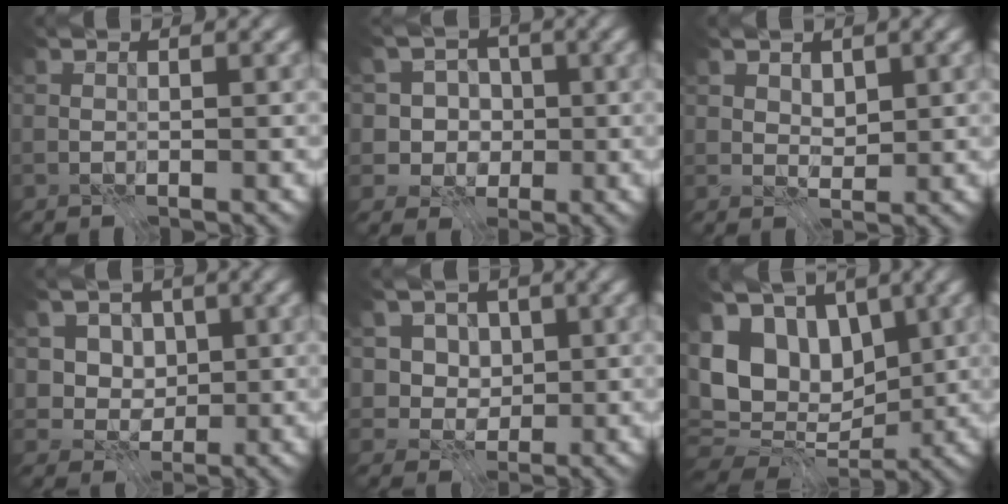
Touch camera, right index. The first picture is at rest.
{"total": 4.3, "force": [0.0, 4.1, 1.2], "torque": [0.000, 0.010, -0.011]}
{"total": 1.7, "force": [1.0, 1.1, 0.8], "torque": [-0.017, -0.012, 0.023]}
{"total": 5.4, "force": [1.2, 4.6, 2.5], "torque": [-0.035, 0.002, 0.017]}
{"total": 4.3, "force": [0.9, 3.8, 1.8], "torque": [-0.030, -0.003, 0.016]}
{"total": 9.1, "force": [2.0, 6.0, 6.5], "torque": [-0.120, 0.007, 0.021]}